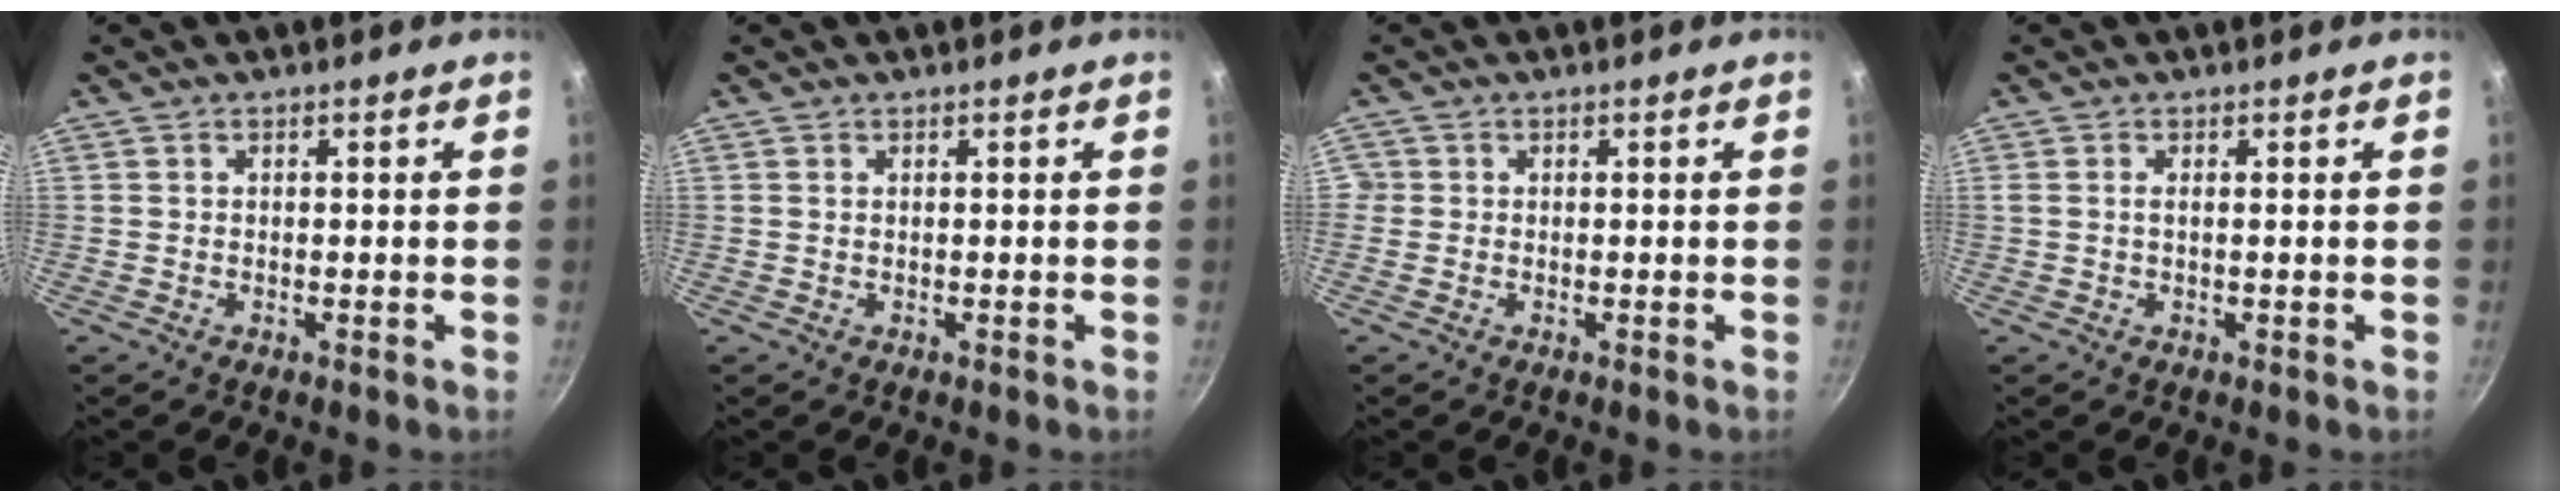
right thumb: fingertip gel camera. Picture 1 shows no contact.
{"total": 0.0}
{"total": 1.0, "force": [-0.1, 1.0, 0.1], "torque": [0.005, 0.002, -0.006]}
{"total": 0.7, "force": [0.1, 0.1, 0.7], "torque": [-0.012, 0.000, 0.000]}